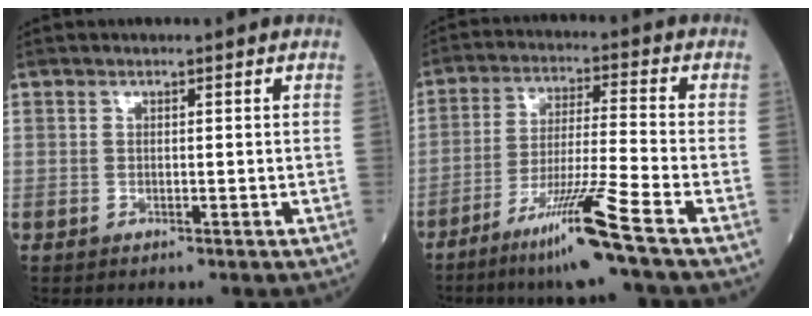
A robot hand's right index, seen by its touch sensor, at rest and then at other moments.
{"total": 11.6, "force": [-7.4, -2.3, 8.5], "torque": [-0.157, -0.036, -0.139]}